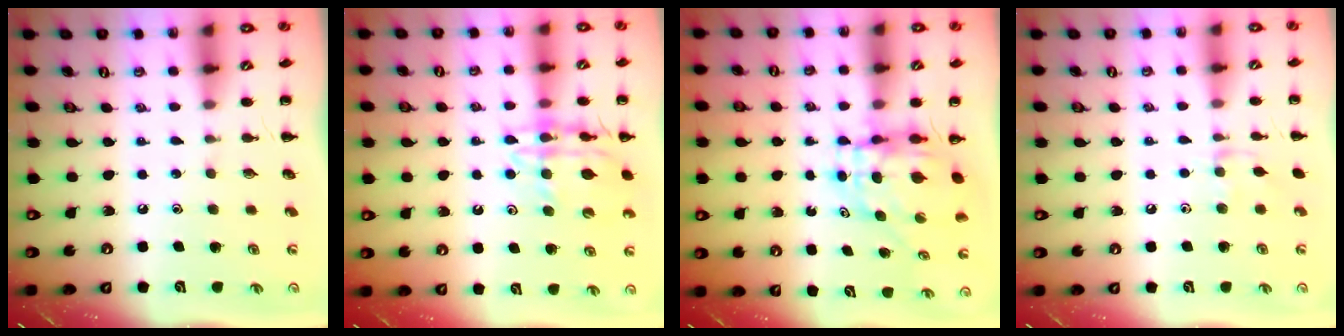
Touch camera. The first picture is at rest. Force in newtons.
{"total": 14.5, "press": 14.3, "slide": 2.4}
{"total": 5.9, "press": 5.9, "slide": 0.7}
{"total": 4.7, "press": 4.5, "slide": 1.2}